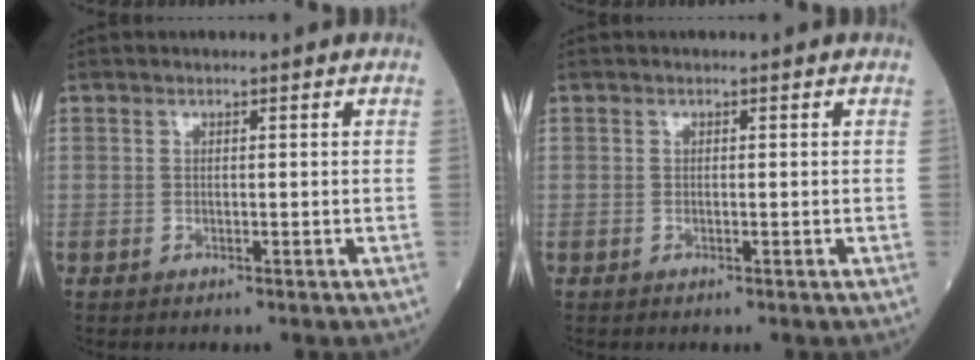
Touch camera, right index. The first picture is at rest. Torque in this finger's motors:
{"motor_torque": [0.00, 0.00, 0.00, 0.00]}